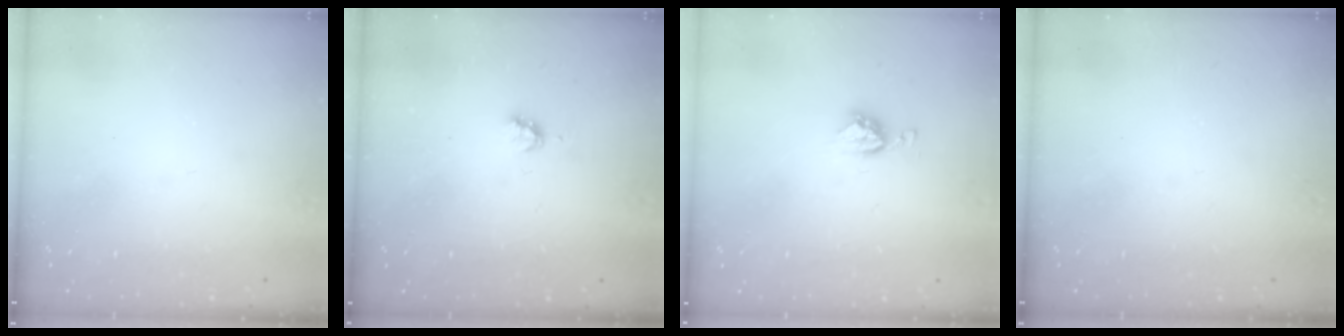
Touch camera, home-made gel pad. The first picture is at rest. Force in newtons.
{"total": 2.8, "press": 2.8, "slide": 0.3}
{"total": 5.3, "press": 5.3, "slide": 0.1}
{"total": 0.0}